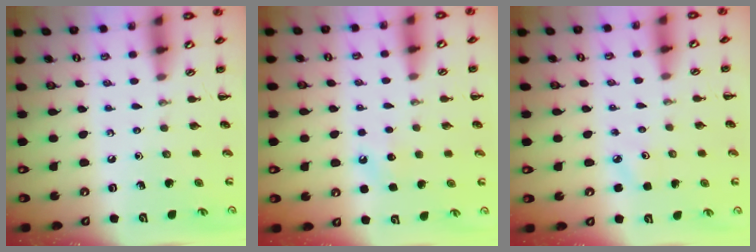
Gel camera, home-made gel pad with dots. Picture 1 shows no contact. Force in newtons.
{"total": 6.2, "press": 6.0, "slide": 1.8}
{"total": 3.4, "press": 3.2, "slide": 1.0}